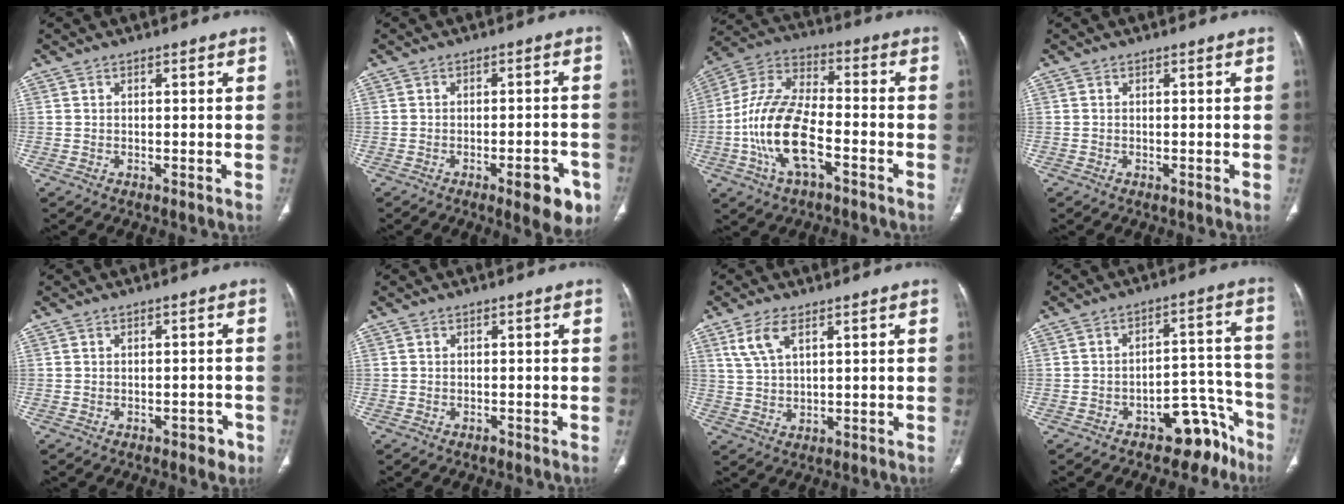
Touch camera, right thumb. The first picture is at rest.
{"total": 8.2, "force": [-4.2, 2.7, 6.6], "torque": [-0.063, 0.014, -0.049]}
{"total": 16.0, "force": [-5.0, 7.5, 13.2], "torque": [-0.265, 0.035, -0.094]}
{"total": 0.0}
{"total": 1.7, "force": [-1.0, 1.0, 1.0], "torque": [-0.009, 0.006, -0.011]}
{"total": 0.5, "force": [-0.4, 0.3, 0.1], "torque": [-0.003, 0.000, -0.008]}
{"total": 5.9, "force": [3.1, 2.5, 4.4], "torque": [-0.097, -0.007, 0.069]}
{"total": 9.4, "force": [-6.8, 5.1, 4.1], "torque": [-0.008, 0.100, -0.097]}